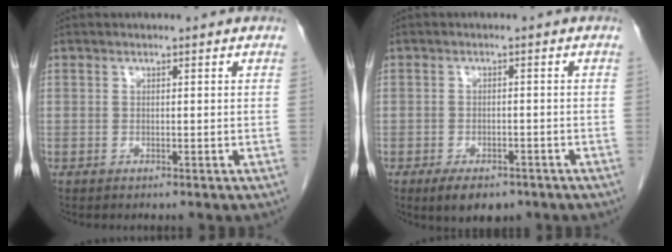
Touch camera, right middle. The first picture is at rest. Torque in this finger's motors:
{"motor_torque": [0.60, -0.37, -0.02, 0.02]}